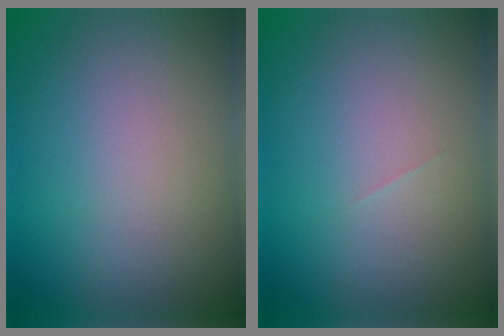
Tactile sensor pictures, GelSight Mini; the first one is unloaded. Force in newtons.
{"total": 0.0}